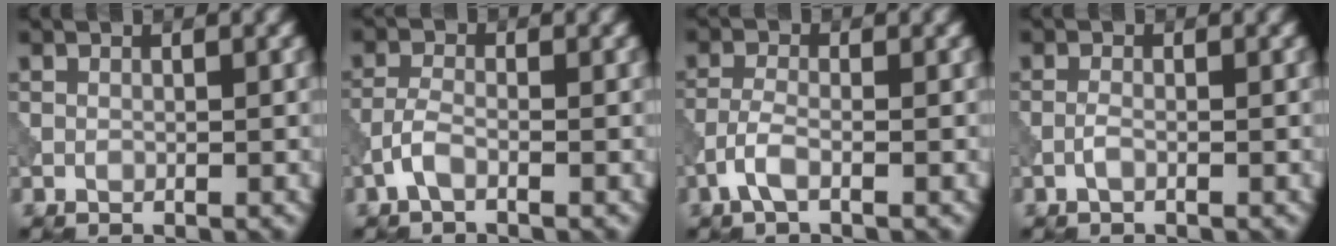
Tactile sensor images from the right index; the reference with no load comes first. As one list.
[{"total": 1.8, "force": [-1.1, 0.6, 1.3], "torque": [-0.032, 0.004, -0.029]}, {"total": 2.2, "force": [-1.2, 0.7, 1.8], "torque": [-0.043, 0.003, -0.031]}, {"total": 0.8, "force": [-0.4, 0.2, 0.7], "torque": [-0.017, 0.002, -0.009]}]